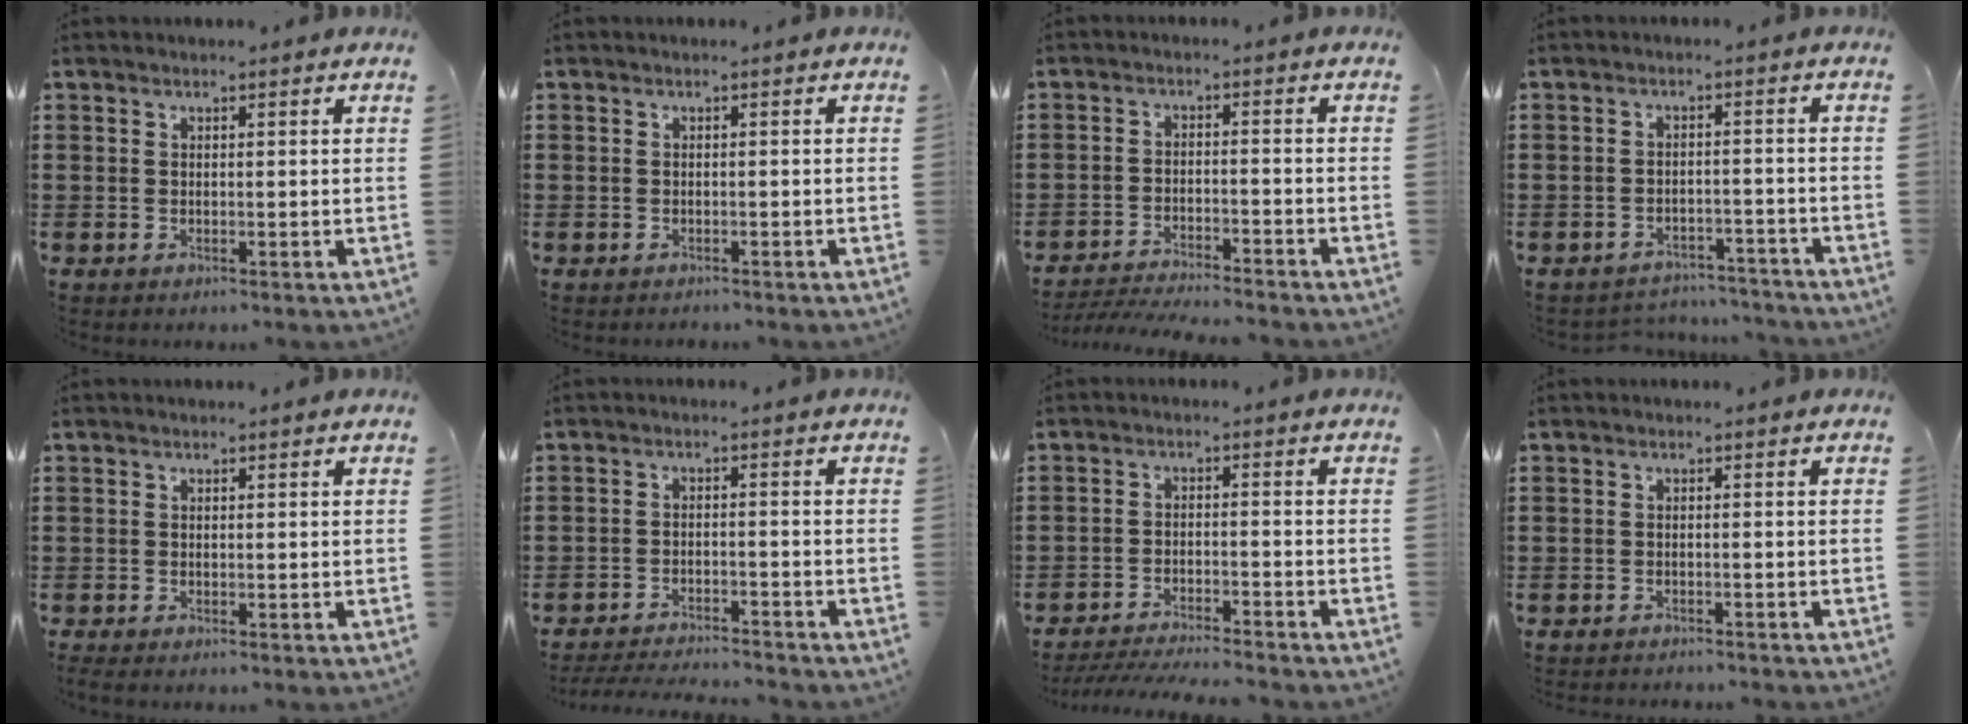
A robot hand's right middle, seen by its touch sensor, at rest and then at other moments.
{"total": 0.7, "force": [-0.7, 0.3, -0.1], "torque": [0.001, 0.001, -0.015]}
{"total": 4.1, "force": [-4.0, -0.1, 0.8], "torque": [-0.023, -0.005, -0.084]}
{"total": 3.3, "force": [-3.2, 0.4, 0.0], "torque": [-0.007, -0.001, -0.069]}
{"total": 0.6, "force": [-0.6, 0.0, 0.2], "torque": [-0.007, -0.005, -0.011]}
{"total": 3.8, "force": [-3.8, 0.1, 0.6], "torque": [-0.020, -0.003, -0.079]}
{"total": 4.4, "force": [-4.3, -0.1, 1.0], "torque": [-0.025, -0.008, -0.087]}
{"total": 1.2, "force": [-1.2, -0.1, 0.0], "torque": [-0.005, 0.000, -0.026]}